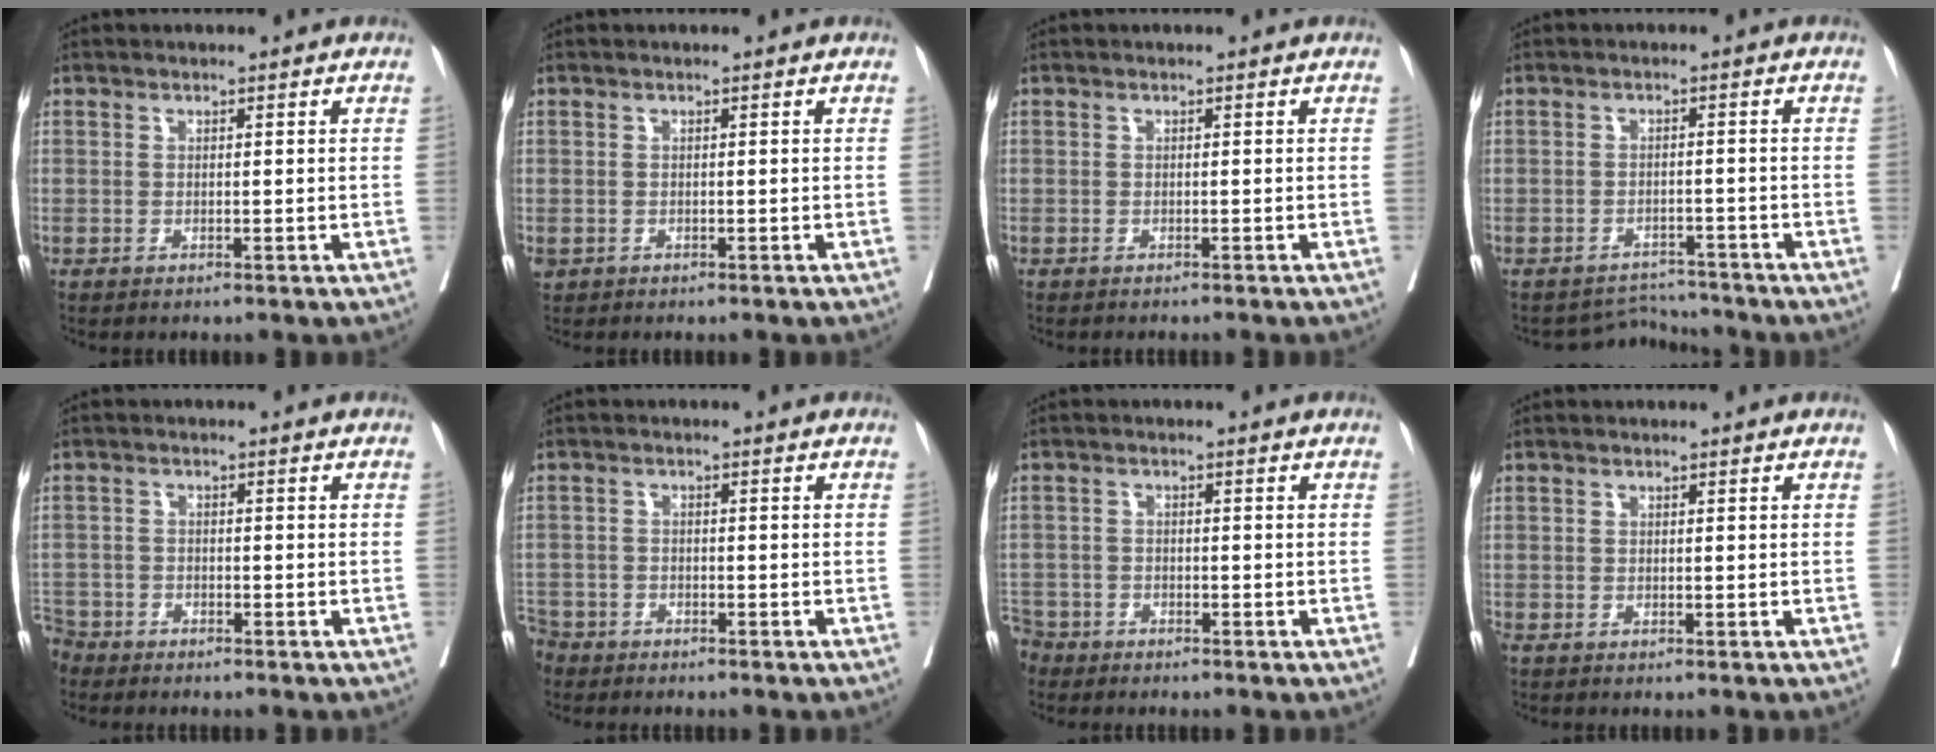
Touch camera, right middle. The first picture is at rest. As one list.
[{"total": 0.9, "force": [-0.2, 0.8, 0.3], "torque": [-0.006, 0.003, 0.002]}, {"total": 1.5, "force": [-1.4, 0.1, 0.5], "torque": [-0.007, -0.001, -0.020]}, {"total": 3.5, "force": [-3.2, 0.1, -1.5], "torque": [0.025, 0.010, -0.045]}, {"total": 4.7, "force": [-4.2, 2.1, 0.1], "torque": [-0.001, -0.005, -0.085]}, {"total": 5.4, "force": [-4.5, 2.8, 0.7], "torque": [-0.018, -0.005, -0.089]}, {"total": 4.8, "force": [-4.1, 2.6, 0.1], "torque": [-0.003, -0.002, -0.082]}, {"total": 0.0}]